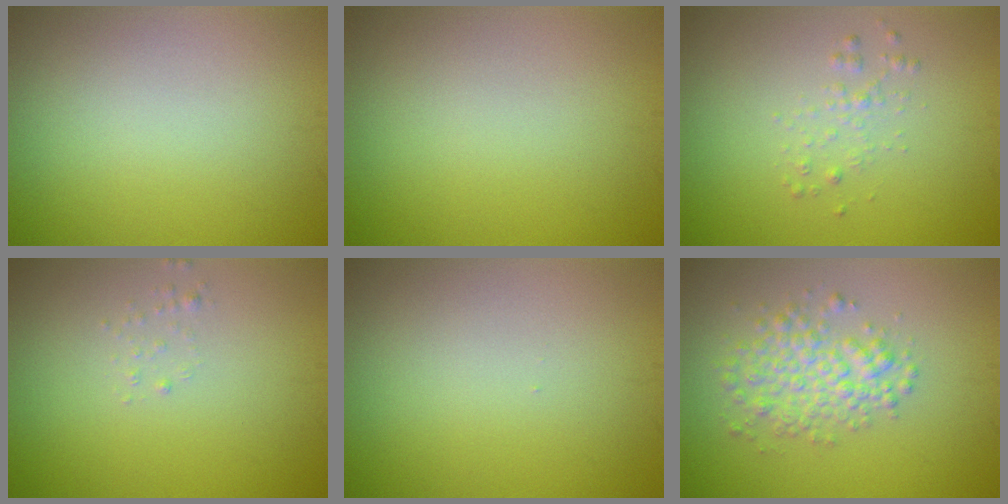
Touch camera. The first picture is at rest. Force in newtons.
{"total": 0.0}
{"total": 1.1, "press": 1.1, "slide": 0.0}
{"total": 0.6, "press": 0.6, "slide": 0.1}
{"total": 0.0}
{"total": 3.7, "press": 3.7, "slide": 0.1}